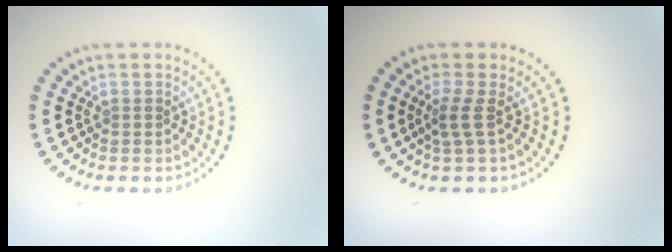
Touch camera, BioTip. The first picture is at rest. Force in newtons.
{"total": 1.8, "press": 1.2, "slide": 1.3}